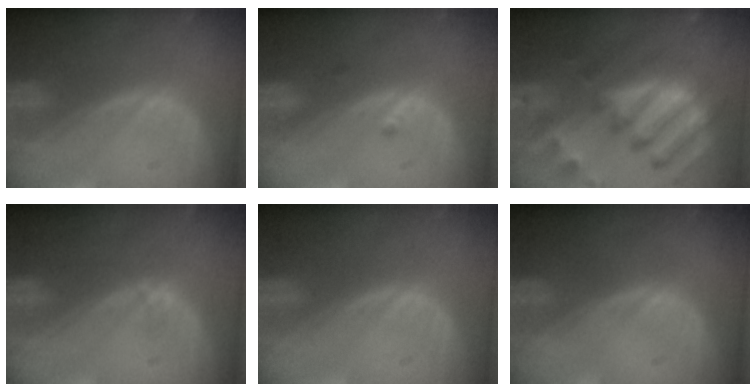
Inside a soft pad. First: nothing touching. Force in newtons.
{"total": 1.3, "press": 1.1, "slide": 0.7}
{"total": 11.8, "press": 10.2, "slide": 5.9}
{"total": 0.9, "press": 0.9, "slide": 0.1}
{"total": 0.0}
{"total": 0.0}